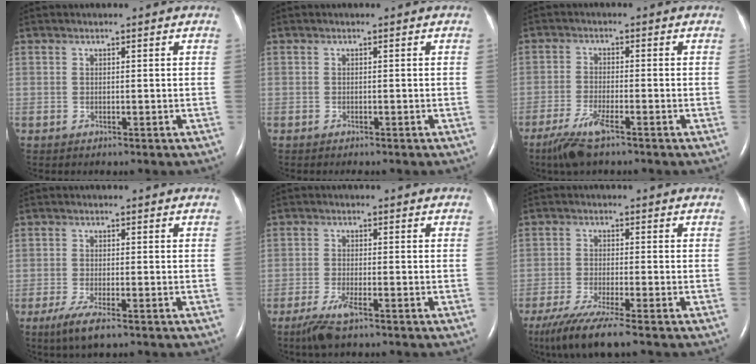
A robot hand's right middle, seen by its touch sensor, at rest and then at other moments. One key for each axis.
{"total": 0.8, "fx": -0.7, "fy": 0.1, "fz": 0.4, "tx": -0.008, "ty": -0.002, "tz": -0.007}
{"total": 5.5, "fx": -3.8, "fy": 0.7, "fz": 3.9, "tx": -0.094, "ty": -0.014, "tz": -0.070}
{"total": 4.3, "fx": -2.7, "fy": 0.6, "fz": 3.3, "tx": -0.076, "ty": -0.014, "tz": -0.049}
{"total": 4.2, "fx": -2.8, "fy": 0.6, "fz": 3.1, "tx": -0.076, "ty": -0.011, "tz": -0.053}
{"total": 8.9, "fx": -6.9, "fy": -0.5, "fz": 5.6, "tx": -0.099, "ty": -0.030, "tz": -0.117}